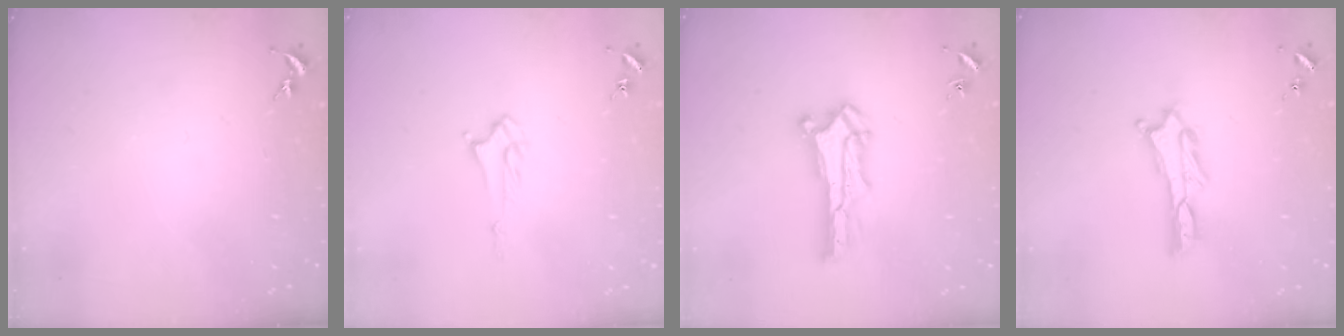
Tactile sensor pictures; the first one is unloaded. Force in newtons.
{"total": 2.4, "press": 2.4, "slide": 0.3}
{"total": 1.5, "press": 1.5, "slide": 0.2}
{"total": 1.1, "press": 1.1, "slide": 0.2}